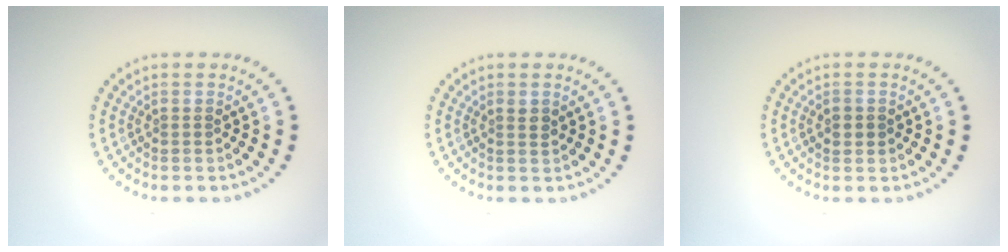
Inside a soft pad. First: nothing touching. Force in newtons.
{"total": 0.8, "press": 0.7, "slide": 0.4}
{"total": 1.4, "press": 1.4, "slide": 0.3}